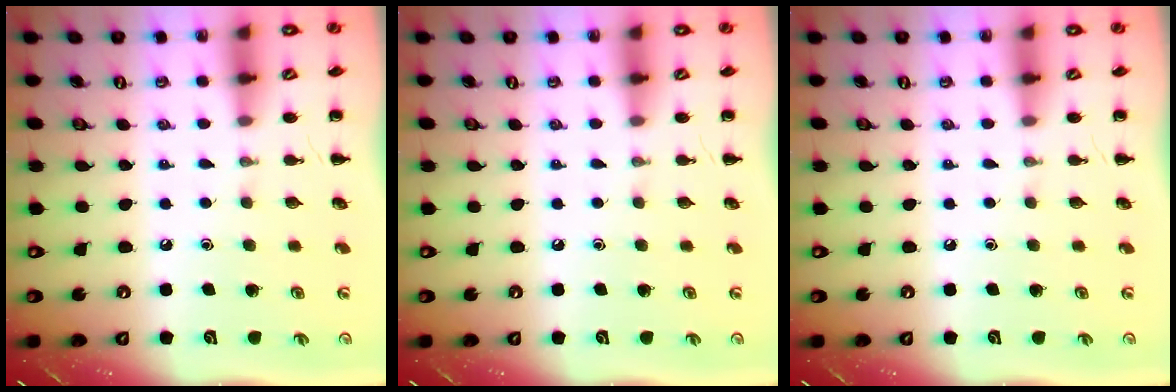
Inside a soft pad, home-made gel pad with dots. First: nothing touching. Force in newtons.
{"total": 0.0}
{"total": 0.0}